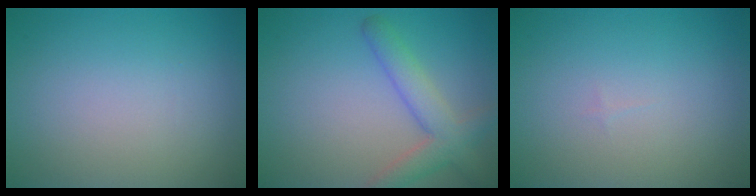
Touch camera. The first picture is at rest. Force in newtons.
{"total": 4.1, "press": 4.1, "slide": 0.3}
{"total": 0.0}